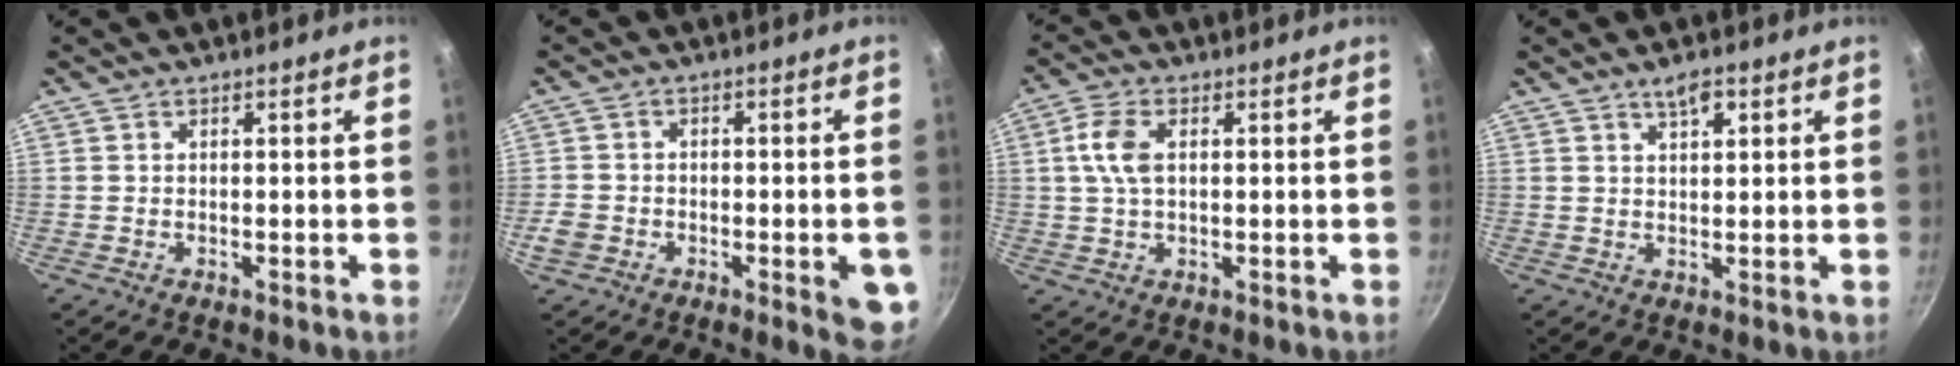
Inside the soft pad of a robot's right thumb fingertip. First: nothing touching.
{"total": 8.8, "force": [-3.2, 4.4, 6.9], "torque": [-0.078, 0.010, -0.047]}
{"total": 6.1, "force": [1.2, 3.5, 4.9], "torque": [-0.099, 0.008, 0.020]}
{"total": 3.5, "force": [1.9, 1.4, 2.5], "torque": [-0.034, -0.006, 0.031]}